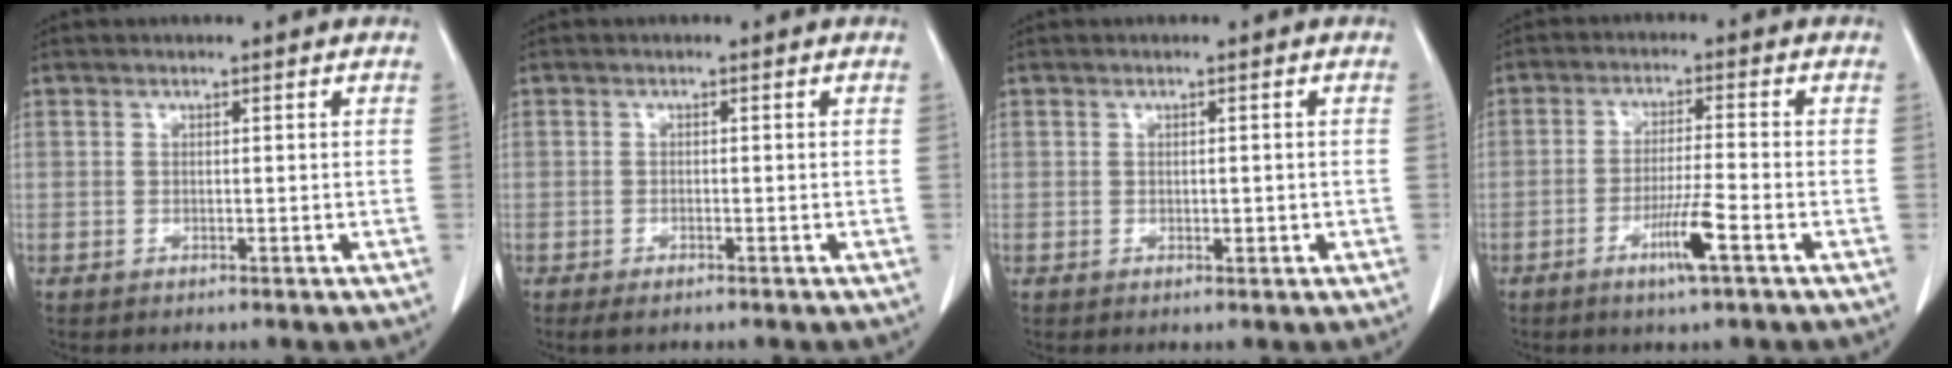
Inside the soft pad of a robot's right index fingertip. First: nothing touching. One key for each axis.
{"total": 2.2, "fx": -1.8, "fy": 0.5, "fz": 1.2, "tx": -0.021, "ty": -0.005, "tz": -0.028}
{"total": 0.9, "fx": -0.1, "fy": 0.6, "fz": 0.7, "tx": -0.005, "ty": 0.001, "tz": 0.003}
{"total": 5.9, "fx": -2.9, "fy": -0.3, "fz": 5.2, "tx": -0.093, "ty": -0.008, "tz": -0.052}